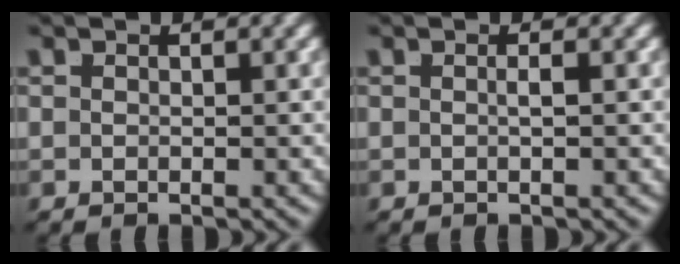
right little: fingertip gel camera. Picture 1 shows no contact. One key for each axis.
{"total": 0.8, "fx": -0.4, "fy": -0.3, "fz": 0.6, "tx": -0.012, "ty": -0.003, "tz": -0.004}